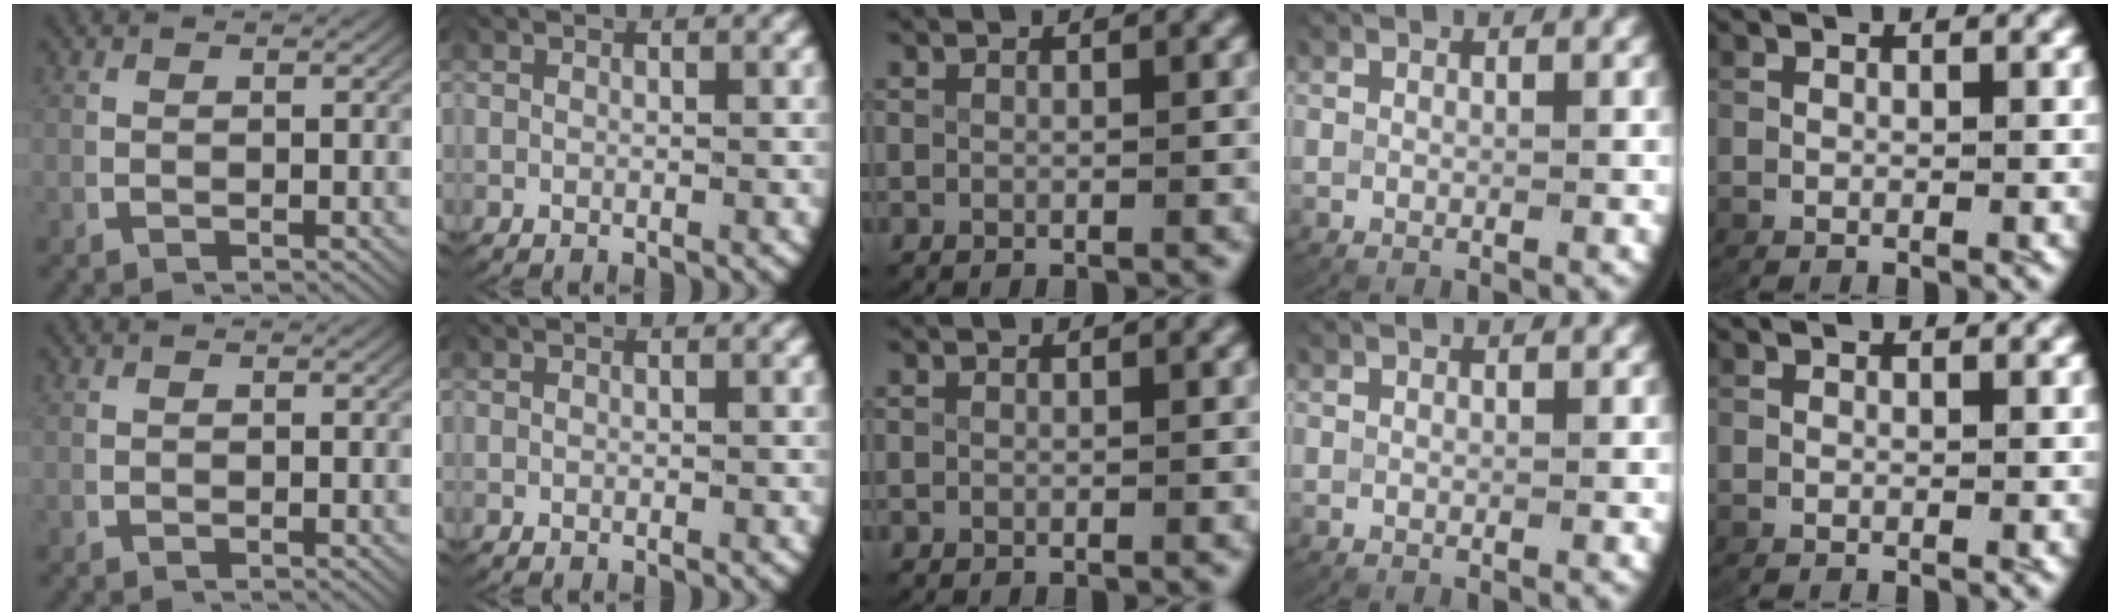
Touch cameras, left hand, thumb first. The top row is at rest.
{}